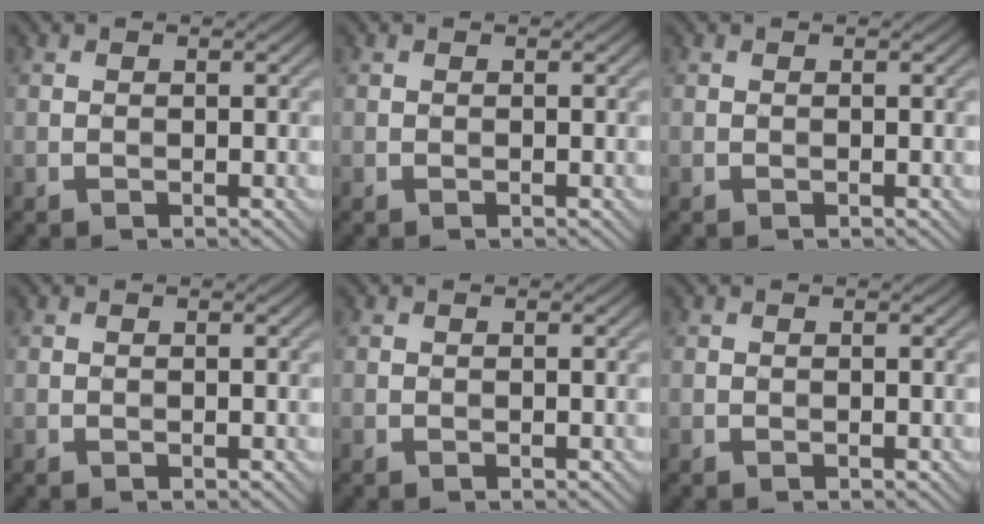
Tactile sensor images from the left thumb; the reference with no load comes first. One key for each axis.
{"total": 0.0}
{"total": 0.0}
{"total": 0.0}
{"total": 0.0}
{"total": 0.0}